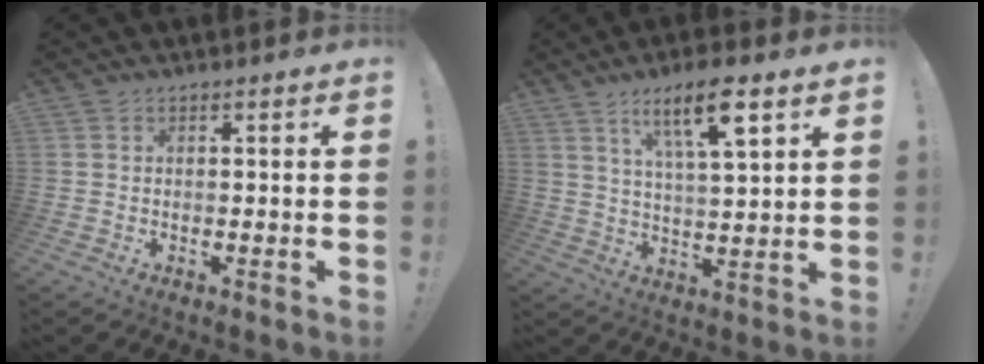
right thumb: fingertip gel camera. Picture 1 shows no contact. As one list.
[{"total": 12.7, "force": [7.0, 2.6, 10.2], "torque": [-0.171, -0.026, 0.111]}]